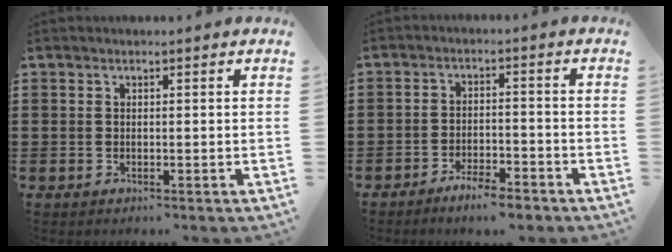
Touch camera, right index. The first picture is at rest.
{"total": 4.4, "force": [-4.1, 0.2, 1.6], "torque": [-0.035, -0.001, -0.080]}